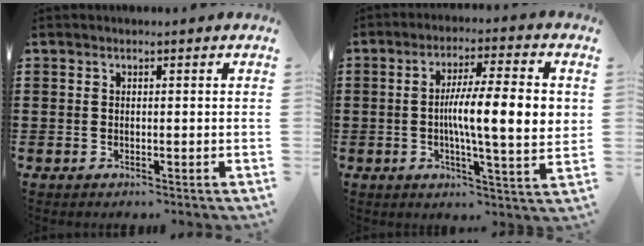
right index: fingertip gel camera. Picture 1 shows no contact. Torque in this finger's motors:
{"motor_torque": [2.14, 0.00, 1.05, 0.21]}